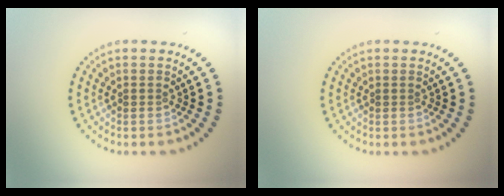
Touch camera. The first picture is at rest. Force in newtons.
{"total": 0.0}